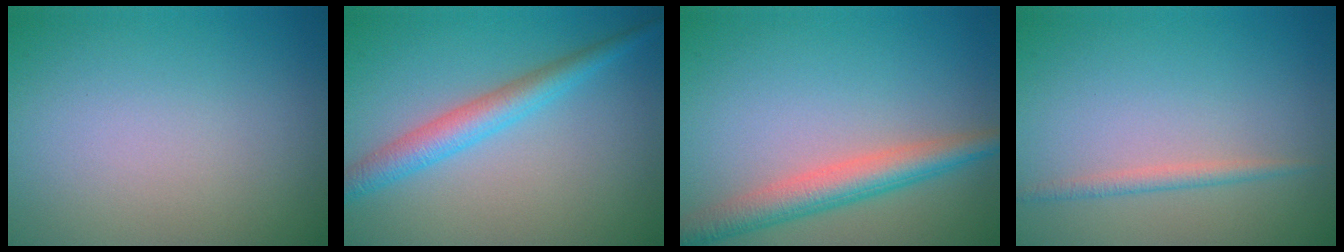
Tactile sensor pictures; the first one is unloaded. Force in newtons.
{"total": 3.4, "press": 3.4, "slide": 0.1}
{"total": 4.2, "press": 4.2, "slide": 0.0}
{"total": 1.2, "press": 1.2, "slide": 0.1}